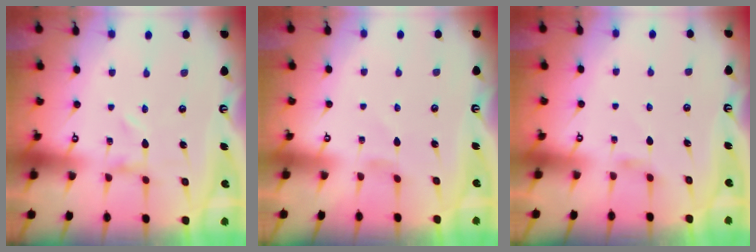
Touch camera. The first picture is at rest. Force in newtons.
{"total": 1.9, "press": 1.9, "slide": 0.4}
{"total": 2.7, "press": 2.7, "slide": 0.5}